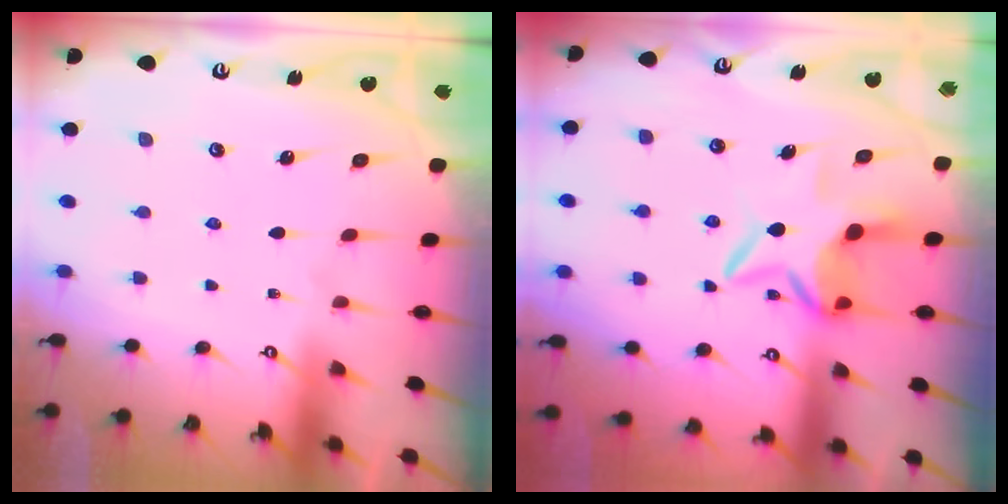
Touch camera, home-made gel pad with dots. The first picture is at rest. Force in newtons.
{"total": 6.3, "press": 6.2, "slide": 1.2}